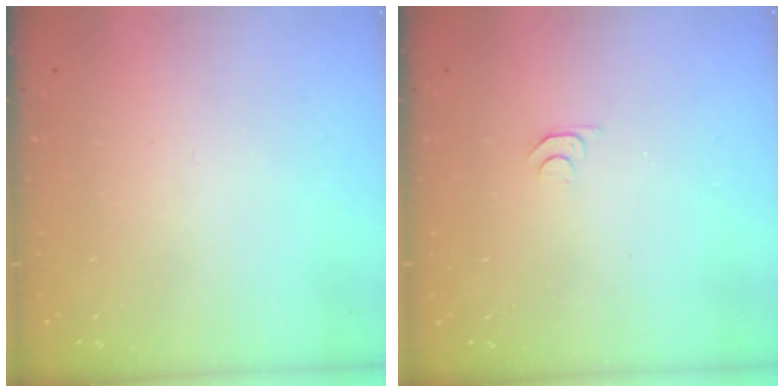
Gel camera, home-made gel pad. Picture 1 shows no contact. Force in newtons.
{"total": 3.5, "press": 3.4, "slide": 0.5}